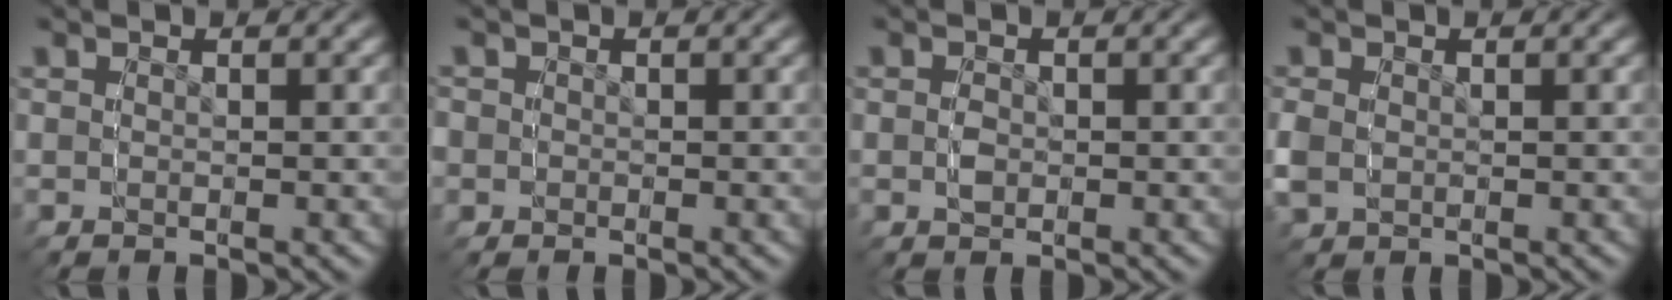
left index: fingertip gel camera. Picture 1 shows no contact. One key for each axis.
{"total": 2.5, "fx": -0.6, "fy": 2.4, "fz": -0.3, "tx": -0.009, "ty": -0.023, "tz": 0.000}
{"total": 0.7, "fx": -0.3, "fy": 0.5, "fz": 0.3, "tx": -0.012, "ty": -0.007, "tz": -0.002}
{"total": 0.5, "fx": 0.1, "fy": 0.5, "fz": -0.2, "tx": -0.001, "ty": -0.004, "tz": 0.005}